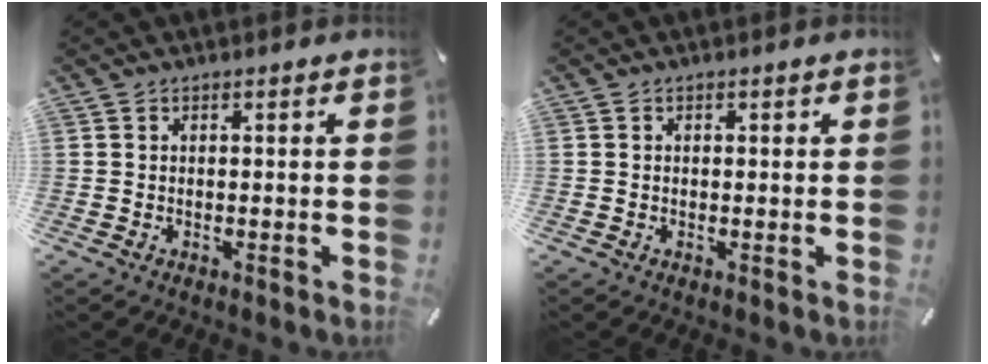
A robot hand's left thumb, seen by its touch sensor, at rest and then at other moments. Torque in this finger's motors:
{"motor_torque": [-0.02, -0.31, -0.09, 0.01, -0.01]}